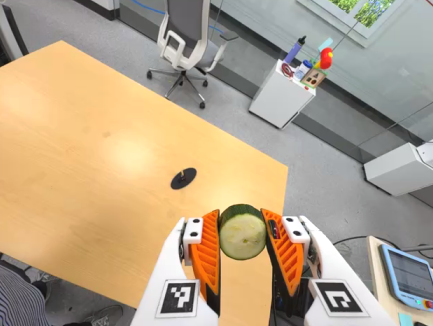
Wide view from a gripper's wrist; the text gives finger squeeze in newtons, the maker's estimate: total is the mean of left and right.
{"total": 12.3, "left": 11.1, "right": 13.5}